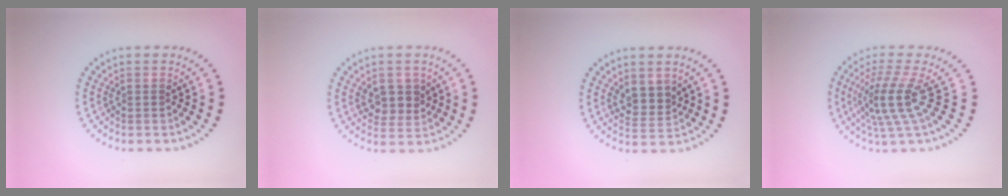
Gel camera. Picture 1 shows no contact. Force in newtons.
{"total": 2.8, "press": 2.7, "slide": 0.9}
{"total": 2.5, "press": 2.2, "slide": 1.2}
{"total": 4.1, "press": 2.9, "slide": 3.0}